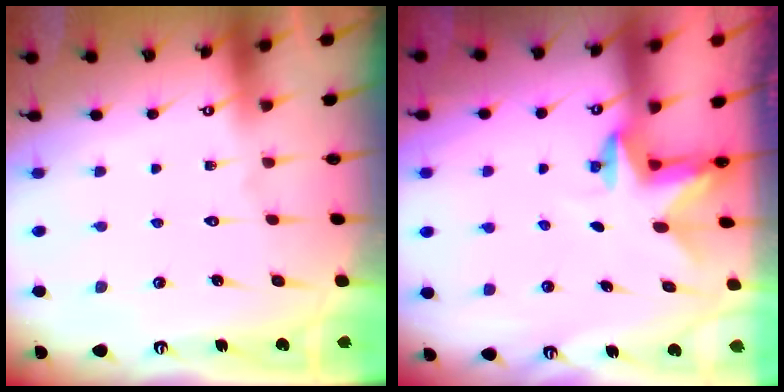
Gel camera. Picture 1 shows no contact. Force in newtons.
{"total": 2.4, "press": 2.4, "slide": 0.4}